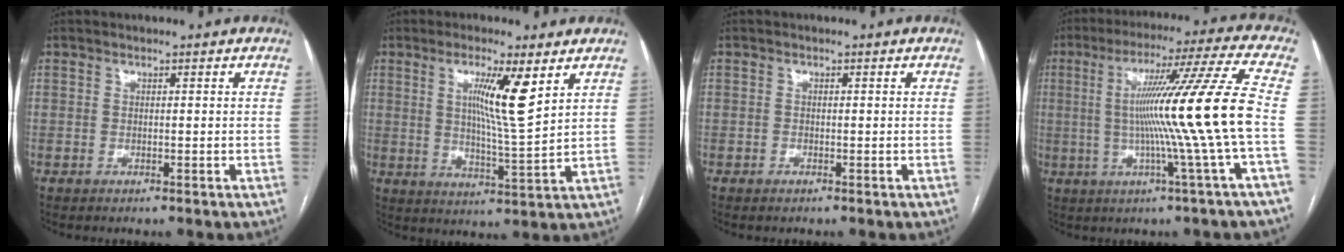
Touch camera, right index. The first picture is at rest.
{"total": 8.9, "force": [3.8, -0.1, 8.1], "torque": [-0.141, -0.012, 0.065]}
{"total": 0.6, "force": [-0.5, 0.3, 0.2], "torque": [-0.004, 0.001, -0.007]}
{"total": 16.6, "force": [-1.3, -3.3, 16.2], "torque": [-0.256, -0.003, -0.028]}